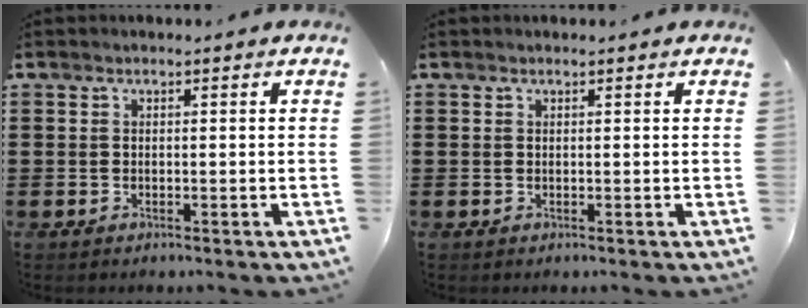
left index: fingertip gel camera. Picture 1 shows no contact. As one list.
[{"total": 0.0}]